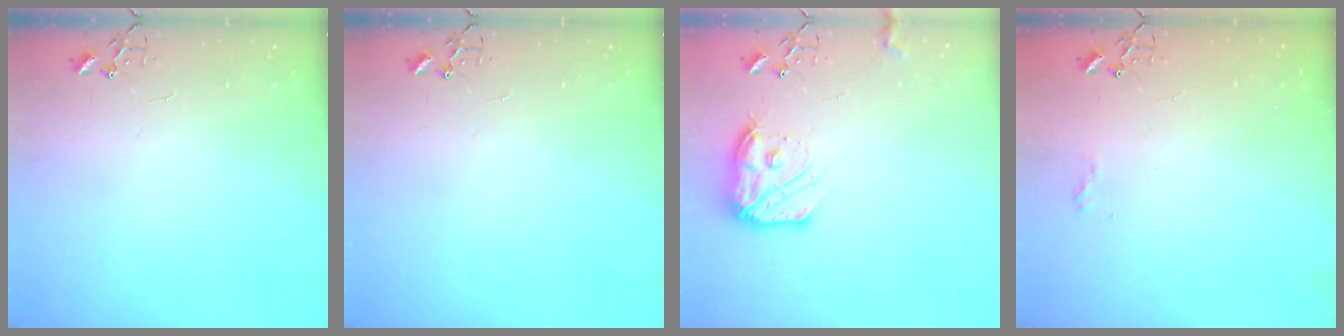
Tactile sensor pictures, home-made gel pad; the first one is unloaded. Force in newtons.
{"total": 0.0}
{"total": 12.6, "press": 12.6, "slide": 0.6}
{"total": 5.9, "press": 5.9, "slide": 0.8}